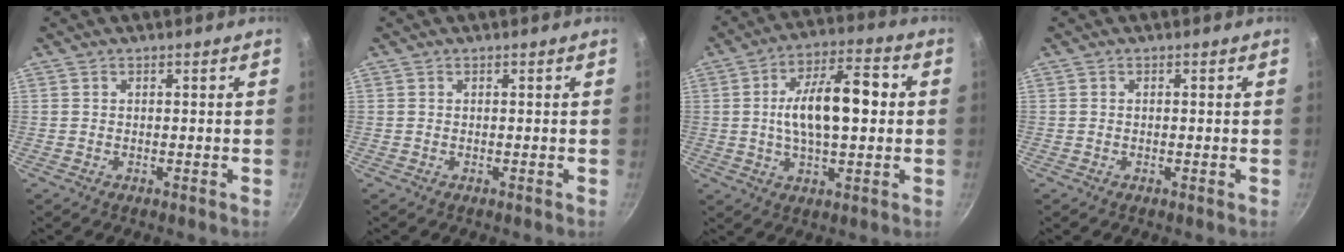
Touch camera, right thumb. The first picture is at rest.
{"total": 0.0}
{"total": 15.2, "force": [1.1, 6.9, 13.5], "torque": [-0.207, 0.024, 0.010]}
{"total": 0.0}